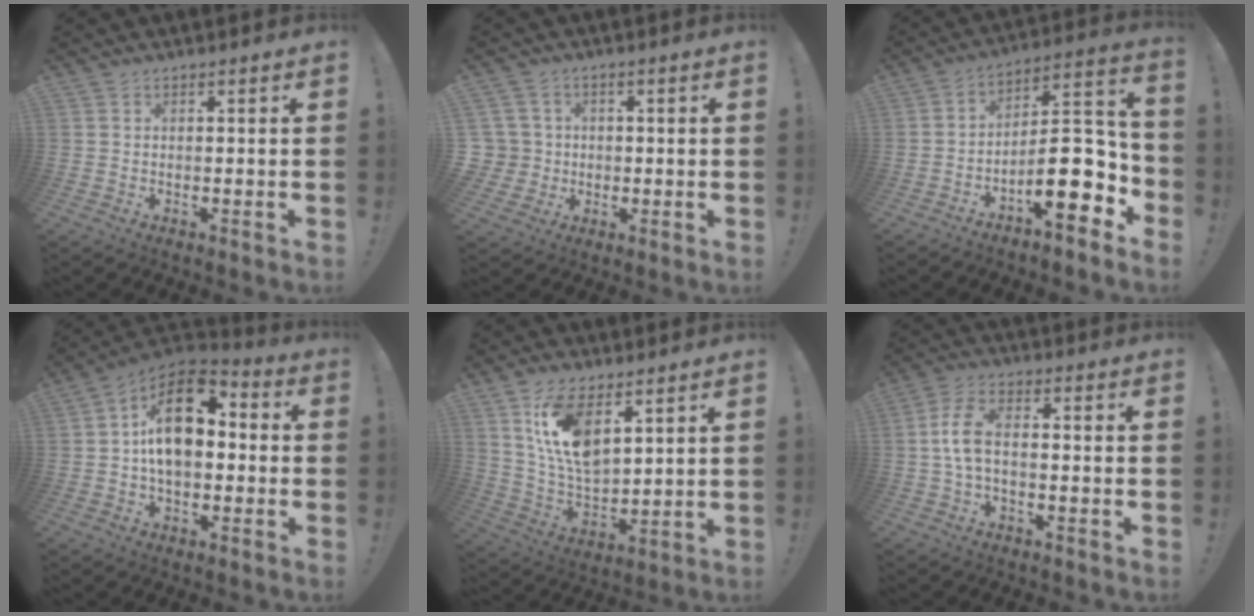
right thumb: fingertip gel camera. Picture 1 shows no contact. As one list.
[{"total": 5.8, "force": [0.3, 5.7, 1.2], "torque": [-0.031, 0.003, 0.011]}, {"total": 18.1, "force": [-6.5, 7.0, 15.4], "torque": [-0.225, 0.029, -0.101]}, {"total": 17.1, "force": [1.7, 10.5, 13.4], "torque": [-0.205, 0.012, 0.028]}, {"total": 14.0, "force": [7.9, 6.5, 9.6], "torque": [-0.191, -0.039, 0.143]}, {"total": 7.5, "force": [-0.7, 3.4, 6.7], "torque": [-0.143, 0.001, -0.013]}]